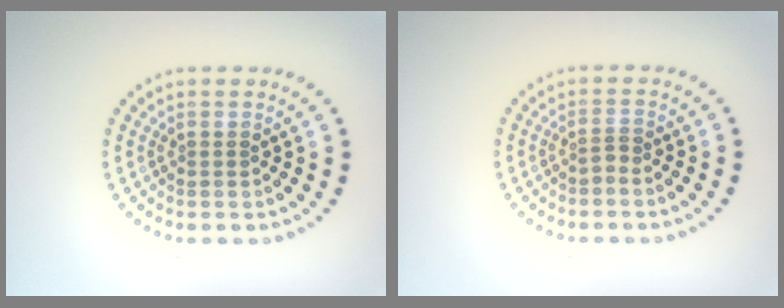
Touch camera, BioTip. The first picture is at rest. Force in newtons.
{"total": 0.8, "press": 0.4, "slide": 0.6}